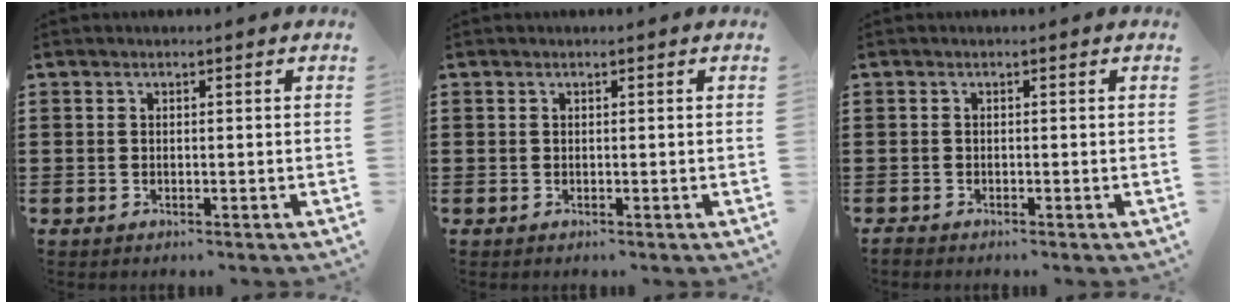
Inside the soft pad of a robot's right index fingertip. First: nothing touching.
{"total": 0.0}
{"total": 0.7, "force": [-0.6, 0.1, -0.1], "torque": [0.001, 0.001, -0.014]}